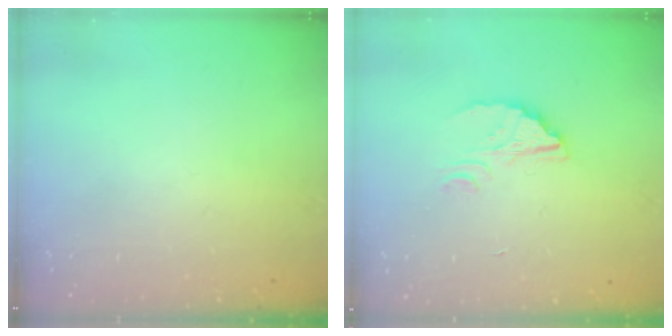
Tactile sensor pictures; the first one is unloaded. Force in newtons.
{"total": 2.5, "press": 2.5, "slide": 0.1}